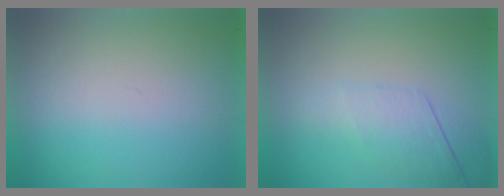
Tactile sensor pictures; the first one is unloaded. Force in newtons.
{"total": 2.3}